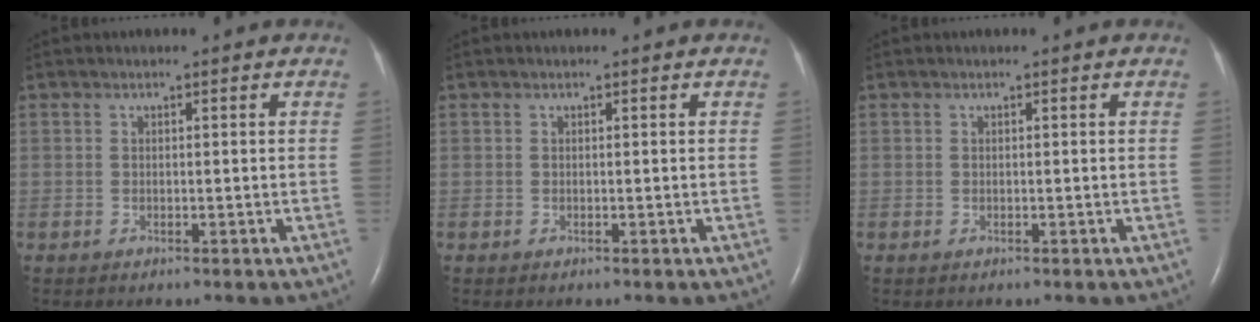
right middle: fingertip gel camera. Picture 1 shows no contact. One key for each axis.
{"total": 0.0}
{"total": 0.0}